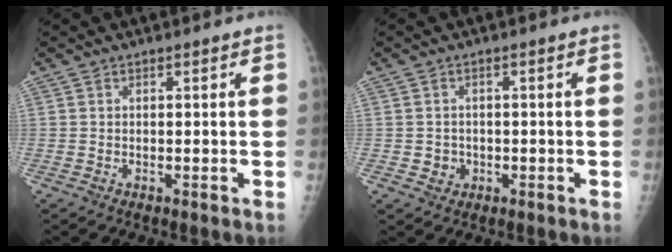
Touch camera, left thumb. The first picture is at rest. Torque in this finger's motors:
{"motor_torque": [-0.03, 0.03, 0.03, -0.04, 0.00]}